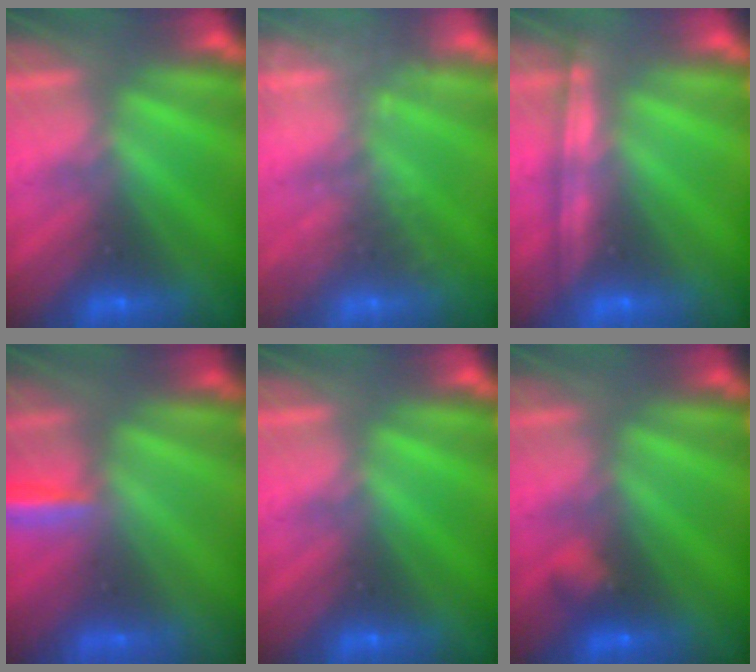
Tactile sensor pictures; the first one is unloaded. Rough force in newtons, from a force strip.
{"total": 1.9}
{"total": 1.2}
{"total": 3.1}
{"total": 0.0}
{"total": 2.2}